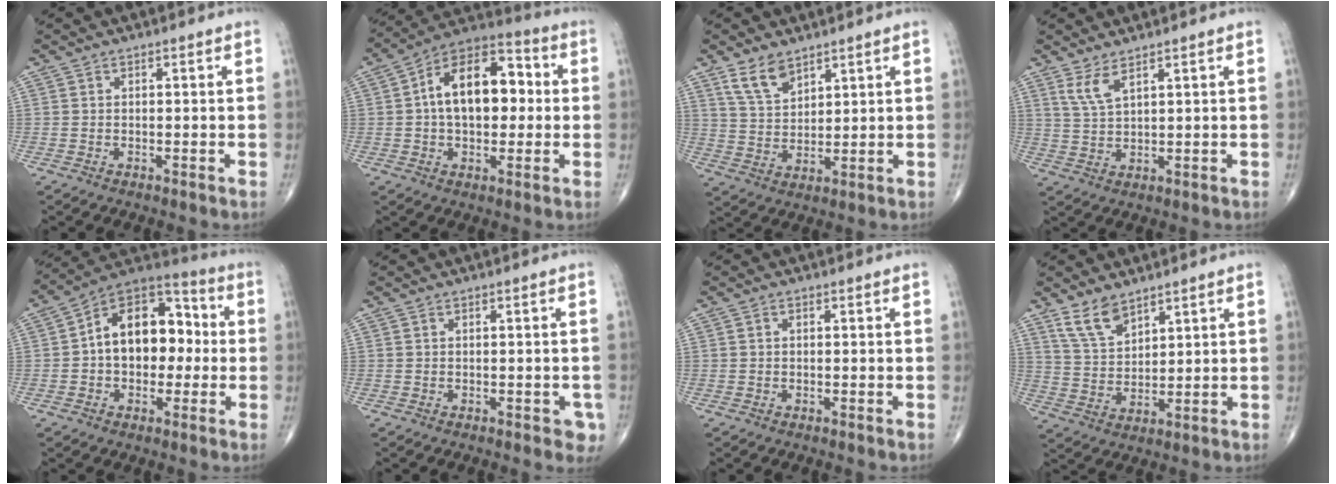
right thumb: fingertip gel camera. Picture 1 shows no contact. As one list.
[{"total": 16.7, "force": [1.6, 9.8, 13.4], "torque": [-0.189, 0.035, 0.016]}, {"total": 6.8, "force": [4.7, 3.4, 3.5], "torque": [-0.053, -0.026, 0.099]}, {"total": 4.1, "force": [2.7, 1.0, 2.9], "torque": [-0.065, -0.018, 0.064]}, {"total": 16.8, "force": [0.5, 11.1, 12.6], "torque": [-0.150, 0.045, -0.003]}, {"total": 2.9, "force": [-1.1, 1.6, 2.1], "torque": [-0.006, 0.002, -0.012]}, {"total": 0.6, "force": [0.0, 0.4, 0.4], "torque": [-0.005, 0.001, -0.001]}, {"total": 7.1, "force": [5.2, 3.2, 3.7], "torque": [-0.057, -0.028, 0.109]}]